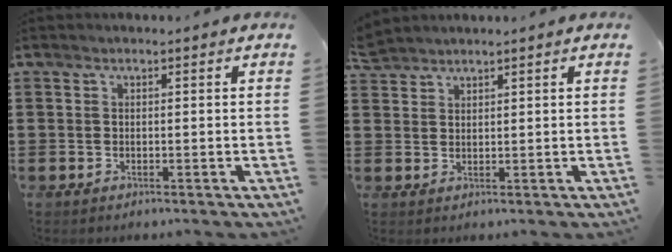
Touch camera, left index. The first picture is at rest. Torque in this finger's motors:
{"motor_torque": [-0.38, -0.78, 0.00, 0.00]}